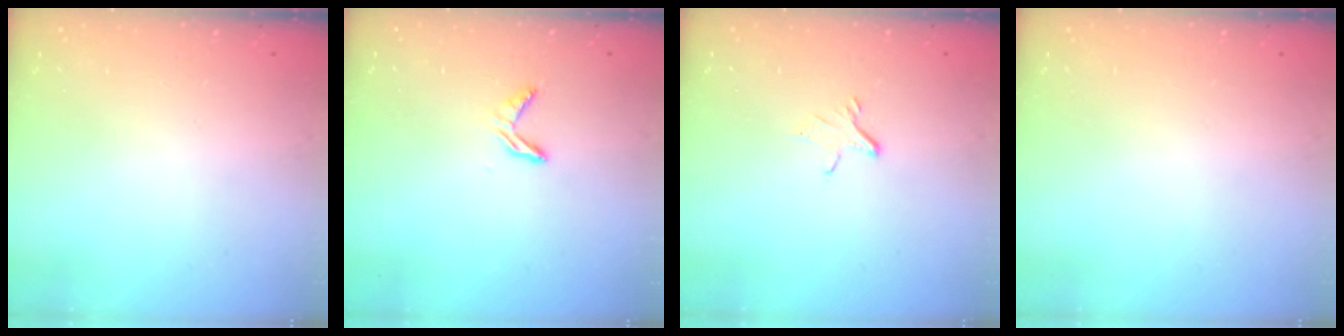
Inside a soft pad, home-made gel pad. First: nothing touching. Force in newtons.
{"total": 5.0, "press": 5.0, "slide": 0.4}
{"total": 3.1, "press": 3.1, "slide": 0.3}
{"total": 0.0}